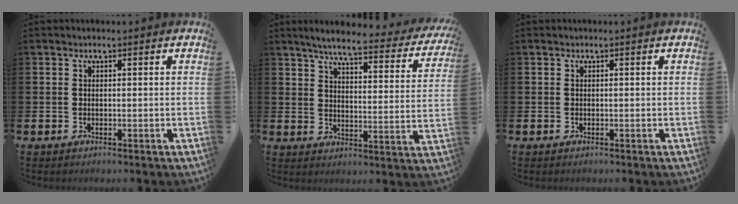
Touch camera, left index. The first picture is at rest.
{"total": 5.8, "force": [5.1, 0.7, 2.7], "torque": [-0.061, -0.039, 0.078]}
{"total": 0.0}